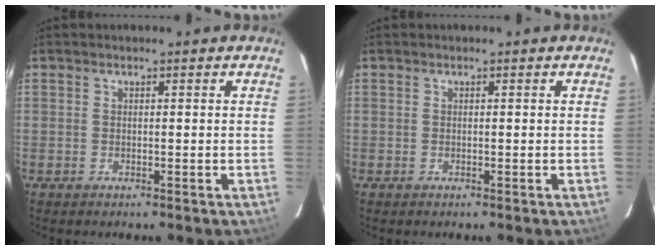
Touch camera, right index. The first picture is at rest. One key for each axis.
{"total": 0.0}